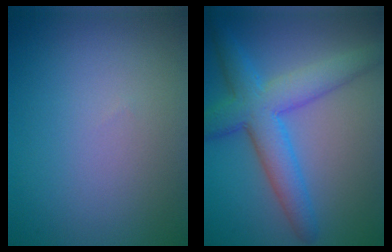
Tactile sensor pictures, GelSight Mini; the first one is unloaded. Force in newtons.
{"total": 6.5, "press": 6.5, "slide": 0.1}